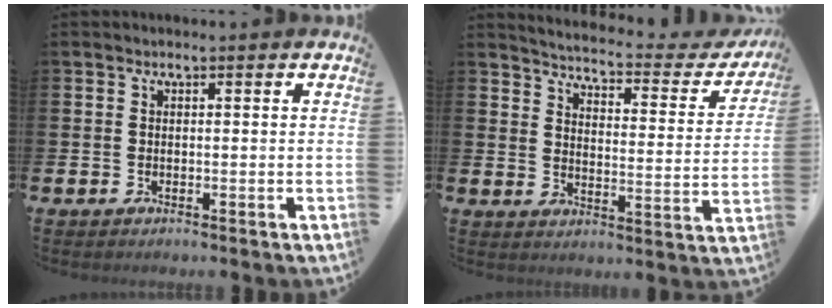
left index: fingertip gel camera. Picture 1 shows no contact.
{"total": 4.0, "force": [3.8, 0.6, 1.2], "torque": [-0.041, -0.036, 0.056]}